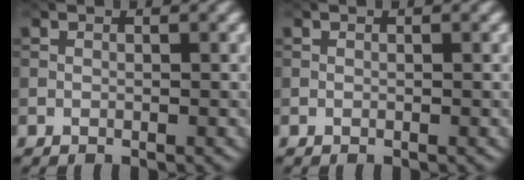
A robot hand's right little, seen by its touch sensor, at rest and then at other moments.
{"total": 0.0}